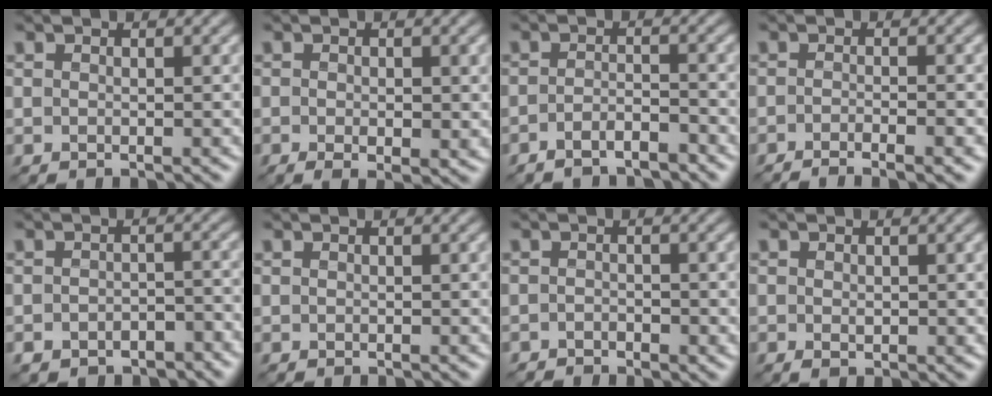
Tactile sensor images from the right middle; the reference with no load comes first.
{"total": 2.7, "force": [-0.3, 1.2, 2.3], "torque": [-0.036, -0.005, -0.002]}
{"total": 2.0, "force": [-1.9, 0.2, 0.8], "torque": [-0.016, 0.003, -0.038]}
{"total": 3.3, "force": [-2.2, 0.4, 2.4], "torque": [-0.038, 0.000, -0.031]}
{"total": 3.1, "force": [-2.5, 1.6, 1.1], "torque": [-0.014, 0.000, -0.042]}
{"total": 0.0}
{"total": 0.9, "force": [-0.9, 0.3, 0.1], "torque": [-0.002, 0.003, -0.017]}
{"total": 1.0, "force": [-0.1, 0.7, 0.7], "torque": [-0.012, 0.003, -0.001]}